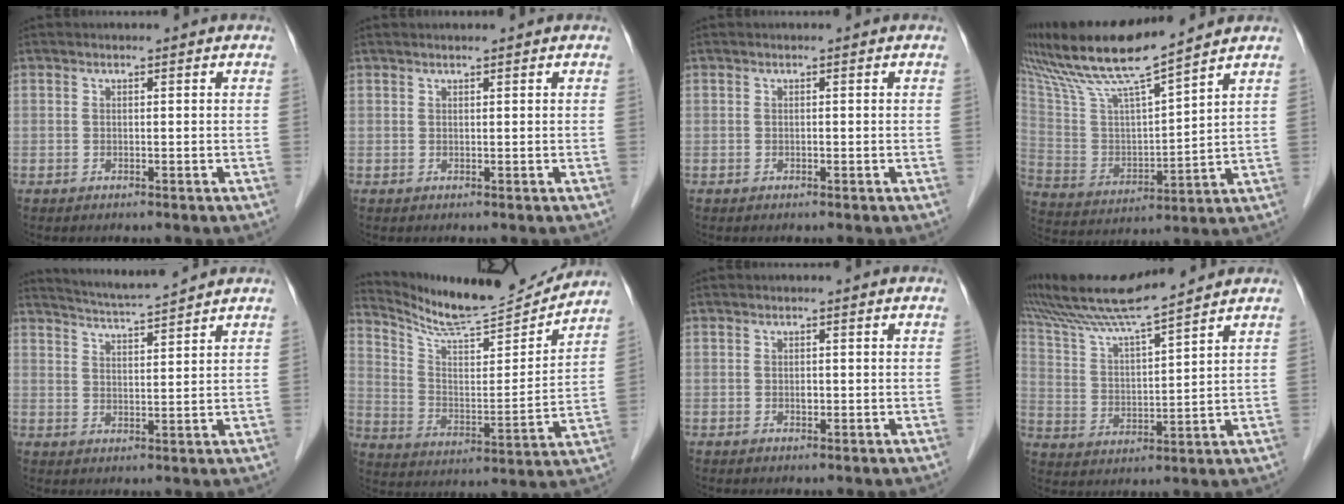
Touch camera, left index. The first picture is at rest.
{"total": 1.0, "force": [-0.9, -0.5, 0.1], "torque": [0.002, 0.009, -0.011]}
{"total": 2.1, "force": [-2.1, -0.4, -0.5], "torque": [0.009, -0.006, -0.035]}
{"total": 12.8, "force": [10.6, -0.8, 7.2], "torque": [-0.146, 0.004, 0.208]}
{"total": 4.8, "force": [4.4, -1.5, 1.2], "torque": [-0.032, 0.000, 0.079]}
{"total": 14.5, "force": [14.0, 0.1, 3.7], "torque": [-0.077, -0.035, 0.224]}
{"total": 2.1, "force": [-2.1, 0.0, -0.1], "torque": [0.002, -0.005, -0.035]}
{"total": 10.7, "force": [9.4, -1.6, 4.9], "torque": [-0.103, 0.009, 0.174]}